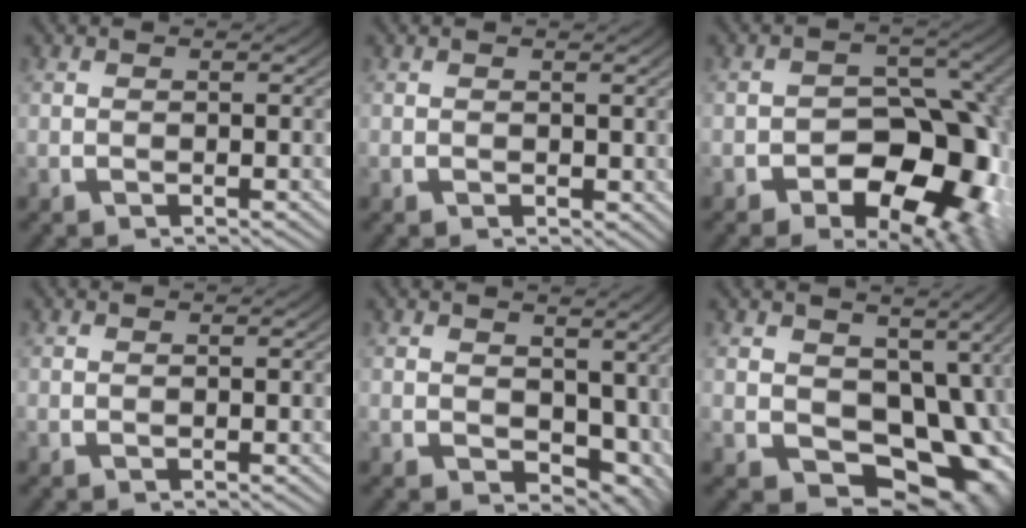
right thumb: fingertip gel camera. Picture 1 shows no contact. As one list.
[{"total": 0.6, "force": [0.2, 0.6, 0.1], "torque": [0.005, -0.003, 0.008]}, {"total": 13.8, "force": [-2.9, 9.6, 9.4], "torque": [-0.139, -0.059, -0.027]}, {"total": 0.0}, {"total": 6.0, "force": [0.9, 4.7, 3.6], "torque": [-0.052, -0.027, 0.025]}, {"total": 12.4, "force": [-1.9, 9.4, 8.0], "torque": [-0.142, -0.073, -0.001]}]